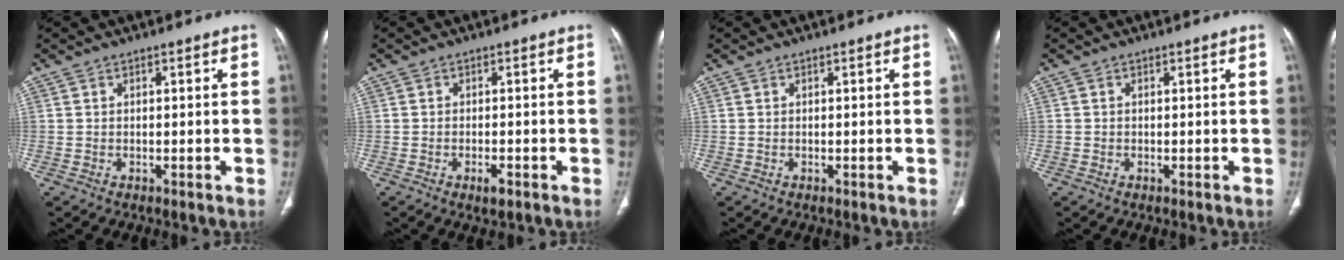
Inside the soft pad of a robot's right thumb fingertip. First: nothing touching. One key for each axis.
{"total": 2.3, "fx": -1.2, "fy": 0.8, "fz": 1.8, "tx": -0.031, "ty": 0.001, "tz": -0.020}
{"total": 0.0}
{"total": 0.0}